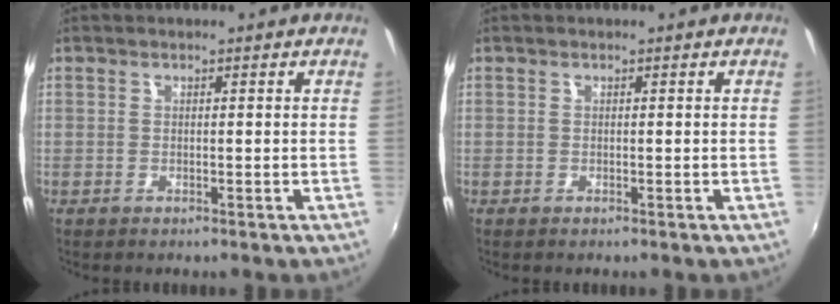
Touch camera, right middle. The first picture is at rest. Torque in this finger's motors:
{"motor_torque": [-0.08, -0.47, 0.02, 0.00]}